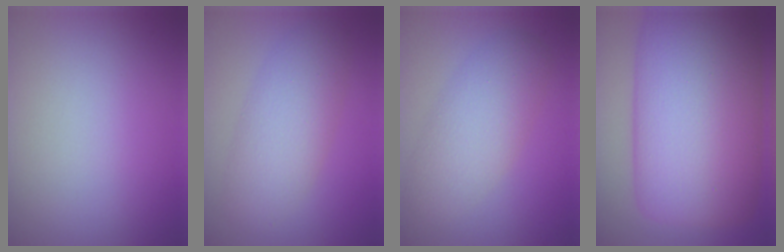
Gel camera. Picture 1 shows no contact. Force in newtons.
{"total": 4.6, "press": 4.6, "slide": 0.2}
{"total": 4.7, "press": 4.7, "slide": 0.3}
{"total": 17.6, "press": 17.6, "slide": 0.1}